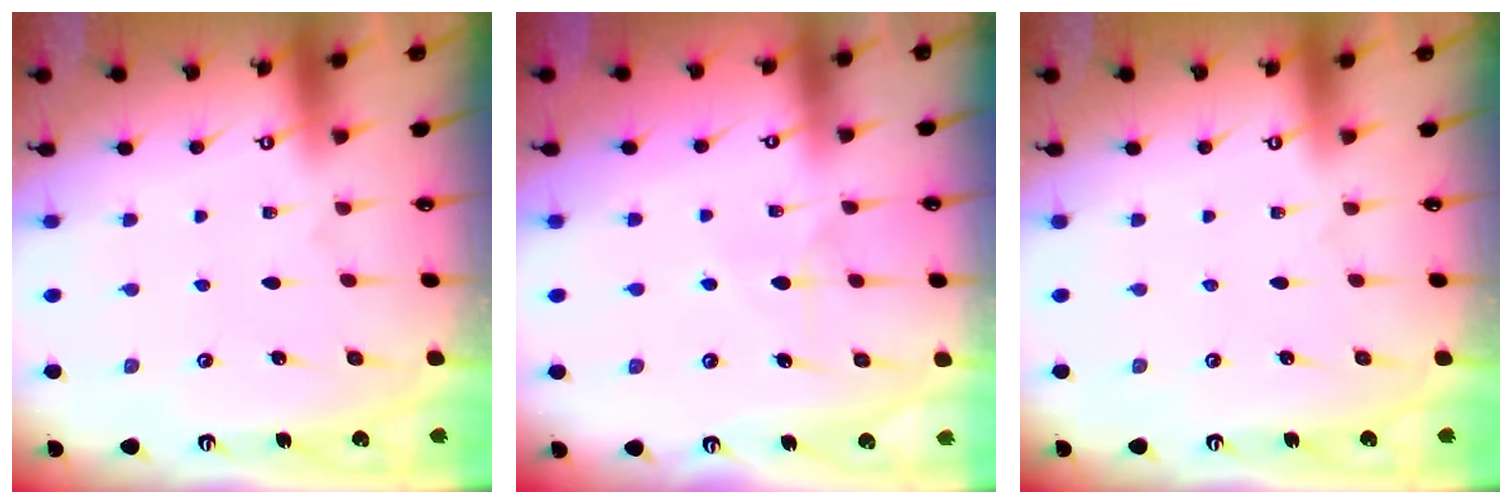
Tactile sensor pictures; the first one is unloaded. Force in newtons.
{"total": 5.5, "press": 5.5, "slide": 0.3}
{"total": 0.0}